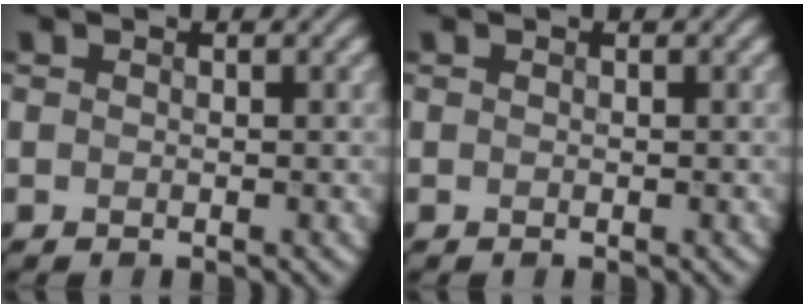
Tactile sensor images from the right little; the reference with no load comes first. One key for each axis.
{"total": 0.0}